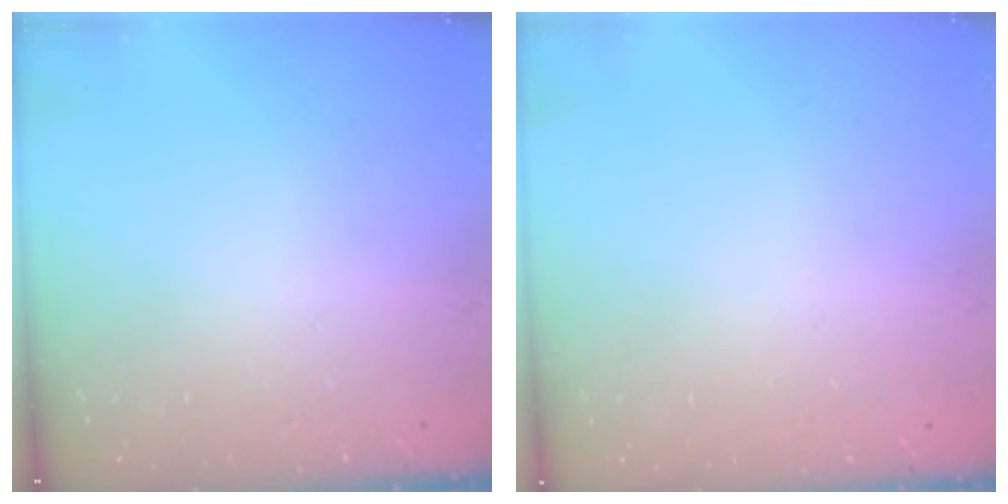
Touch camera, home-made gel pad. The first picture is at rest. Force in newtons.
{"total": 0.0}